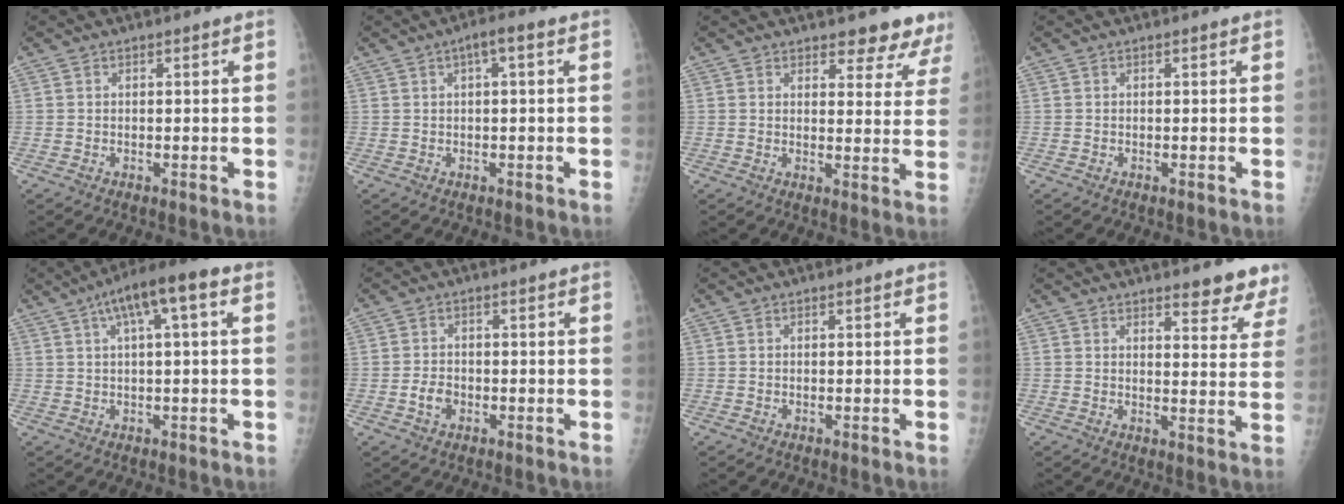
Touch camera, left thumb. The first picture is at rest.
{"total": 2.8, "force": [0.8, 0.7, 2.6], "torque": [-0.044, 0.012, 0.008]}
{"total": 7.7, "force": [6.9, 2.8, 1.9], "torque": [0.018, -0.040, 0.062]}
{"total": 0.0}
{"total": 9.4, "force": [3.4, 2.1, 8.5], "torque": [-0.149, 0.031, 0.049]}
{"total": 3.0, "force": [-1.1, 2.2, 1.7], "torque": [-0.024, 0.007, -0.020]}
{"total": 0.0}
{"total": 8.0, "force": [7.0, 2.4, 3.2], "torque": [-0.003, -0.042, 0.068]}